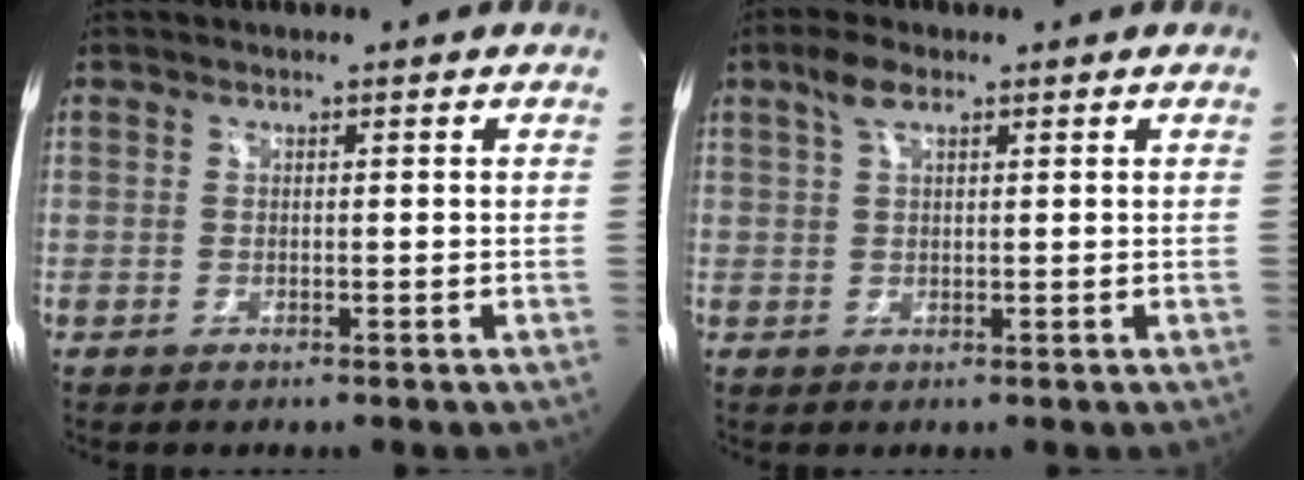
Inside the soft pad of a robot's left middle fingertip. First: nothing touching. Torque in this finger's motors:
{"motor_torque": [0.54, -0.42, 0.06, 0.02]}